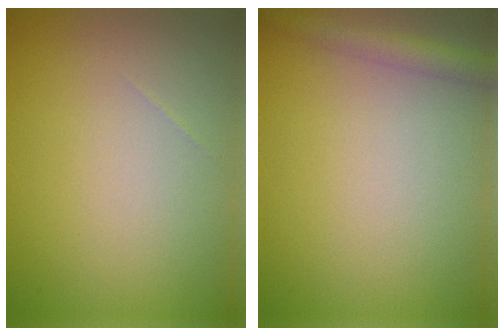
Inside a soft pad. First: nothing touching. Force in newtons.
{"total": 2.2, "press": 2.2, "slide": 0.1}